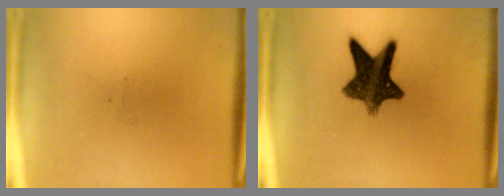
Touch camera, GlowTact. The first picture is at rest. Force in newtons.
{"total": 10.9}